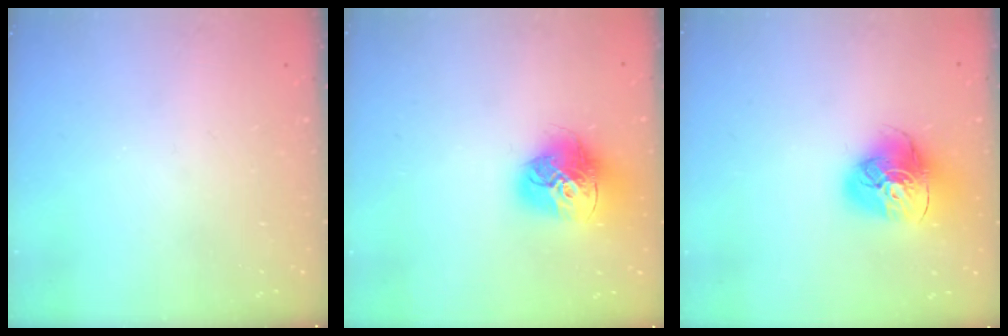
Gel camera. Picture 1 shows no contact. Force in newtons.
{"total": 16.9, "press": 16.8, "slide": 1.7}
{"total": 14.9, "press": 14.8, "slide": 1.7}